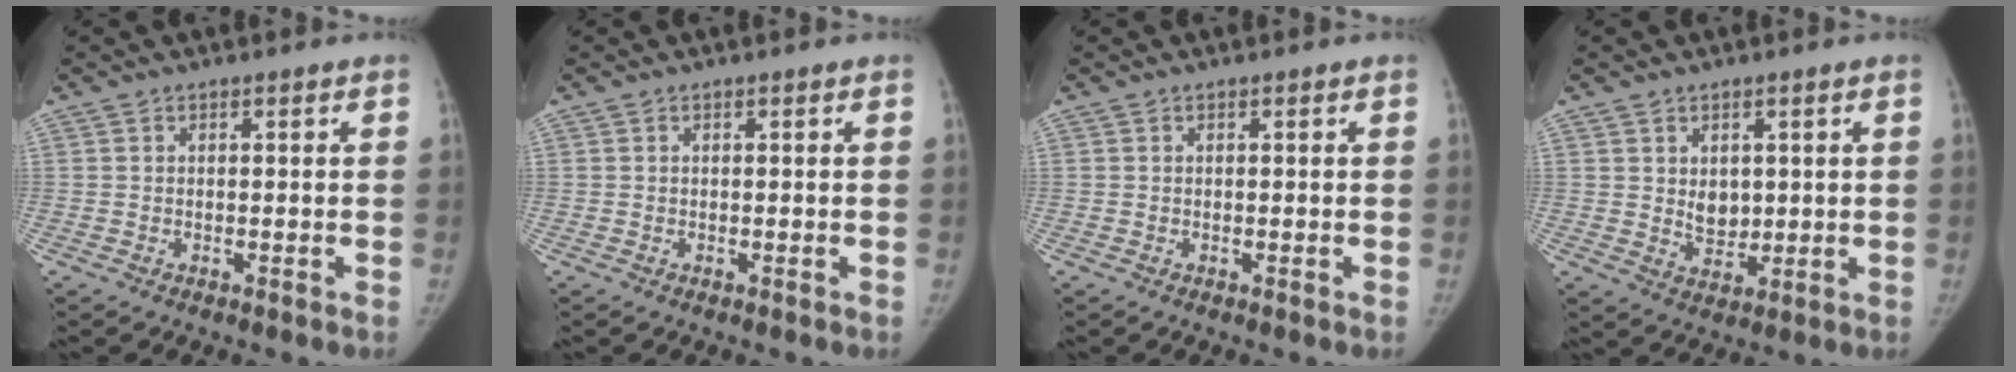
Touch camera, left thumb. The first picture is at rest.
{"total": 0.0}
{"total": 0.0}
{"total": 4.6, "force": [0.9, 3.5, 2.7], "torque": [-0.020, -0.013, 0.025]}